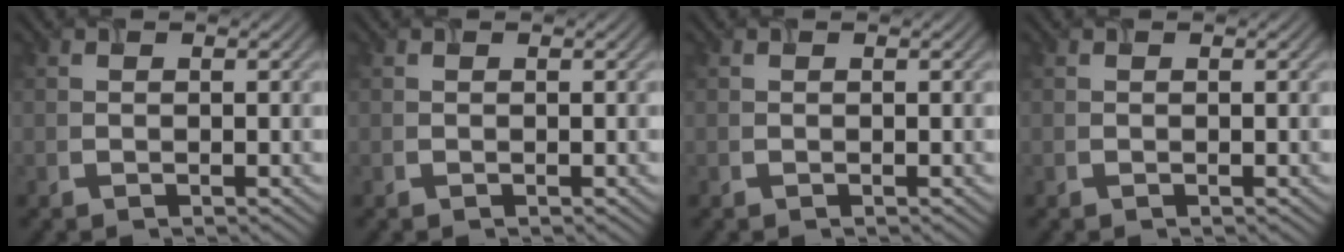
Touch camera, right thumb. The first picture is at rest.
{"total": 0.0}
{"total": 0.0}
{"total": 0.0}